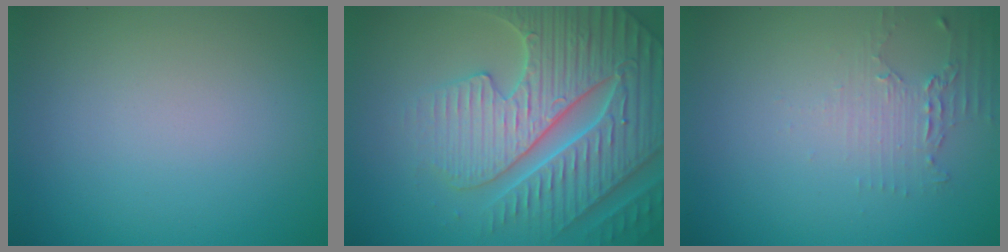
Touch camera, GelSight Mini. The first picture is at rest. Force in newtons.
{"total": 7.4, "press": 7.2, "slide": 1.7}
{"total": 2.2, "press": 1.6, "slide": 1.5}